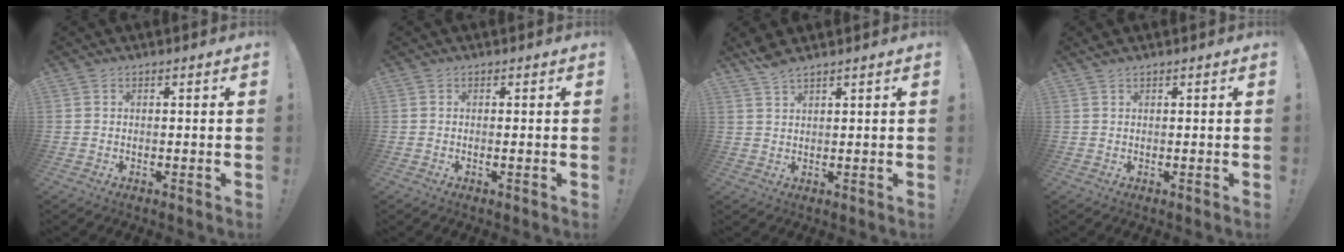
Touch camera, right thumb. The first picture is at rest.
{"total": 1.0, "force": [-0.2, -0.6, 0.8], "torque": [-0.010, -0.003, -0.005]}
{"total": 3.2, "force": [3.0, 0.3, 1.2], "torque": [-0.035, -0.010, 0.055]}
{"total": 0.7, "force": [0.7, 0.0, -0.1], "torque": [-0.004, 0.005, 0.013]}